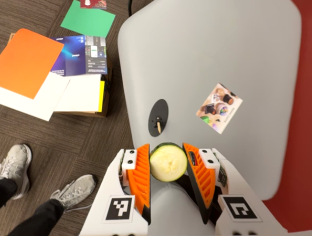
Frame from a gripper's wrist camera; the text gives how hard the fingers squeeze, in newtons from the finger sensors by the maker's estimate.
{"total": 9.2, "left": 9.5, "right": 8.9}